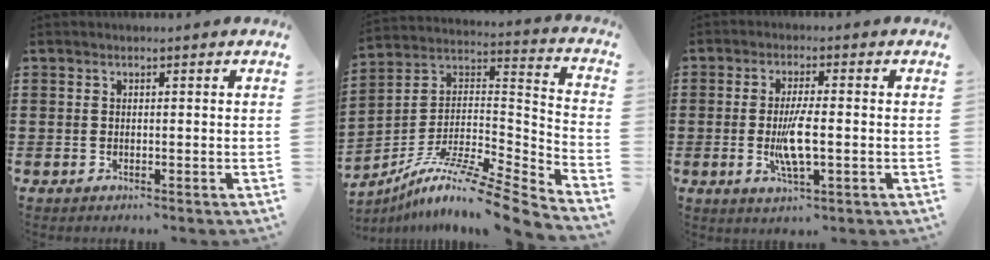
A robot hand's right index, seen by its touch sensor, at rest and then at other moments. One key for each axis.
{"total": 9.6, "fx": -7.7, "fy": 0.5, "fz": 5.7, "tx": -0.102, "ty": -0.005, "tz": -0.154}
{"total": 6.0, "fx": -0.9, "fy": 1.3, "fz": 5.7, "tx": -0.119, "ty": -0.008, "tz": -0.021}